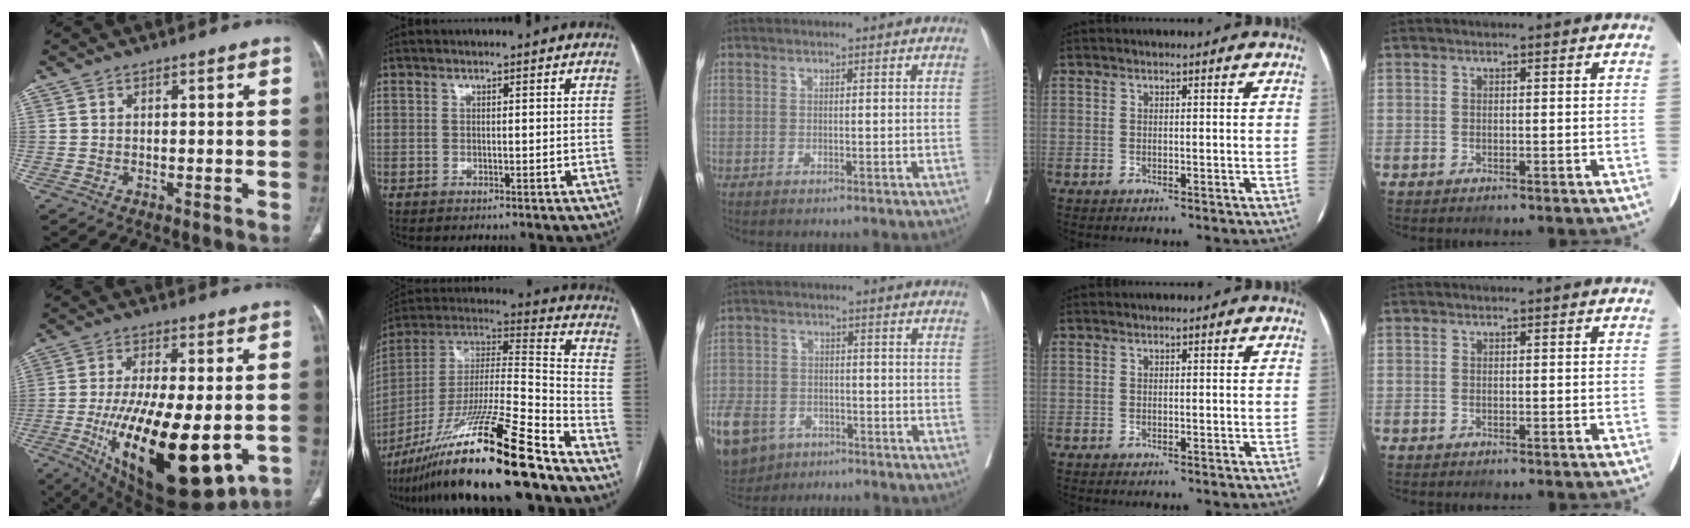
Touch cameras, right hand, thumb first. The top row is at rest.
{"thumb": {"total": 26.1, "force": [-6.3, 10.4, 23.1], "torque": [-0.389, -0.031, -0.076]}, "index": {"total": 25.8, "force": [-18.9, -0.1, 17.5], "torque": [-0.314, -0.028, -0.341]}, "middle": {"total": 15.1, "force": [-9.2, 9.9, 6.9], "torque": [-0.195, -0.012, -0.149]}}